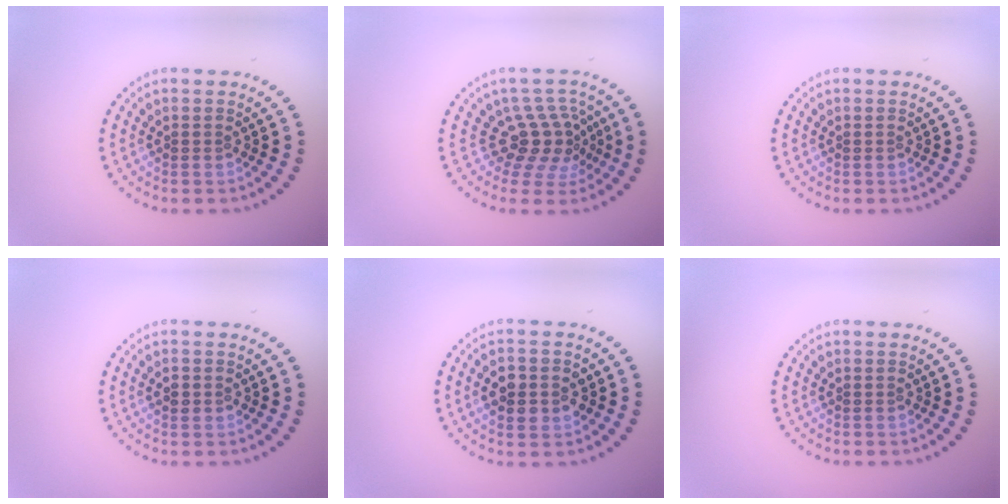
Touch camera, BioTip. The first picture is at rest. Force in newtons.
{"total": 3.8, "press": 2.7, "slide": 2.6}
{"total": 0.0}
{"total": 1.4, "press": 1.4, "slide": 0.2}
{"total": 3.8, "press": 3.8, "slide": 0.2}
{"total": 0.0}